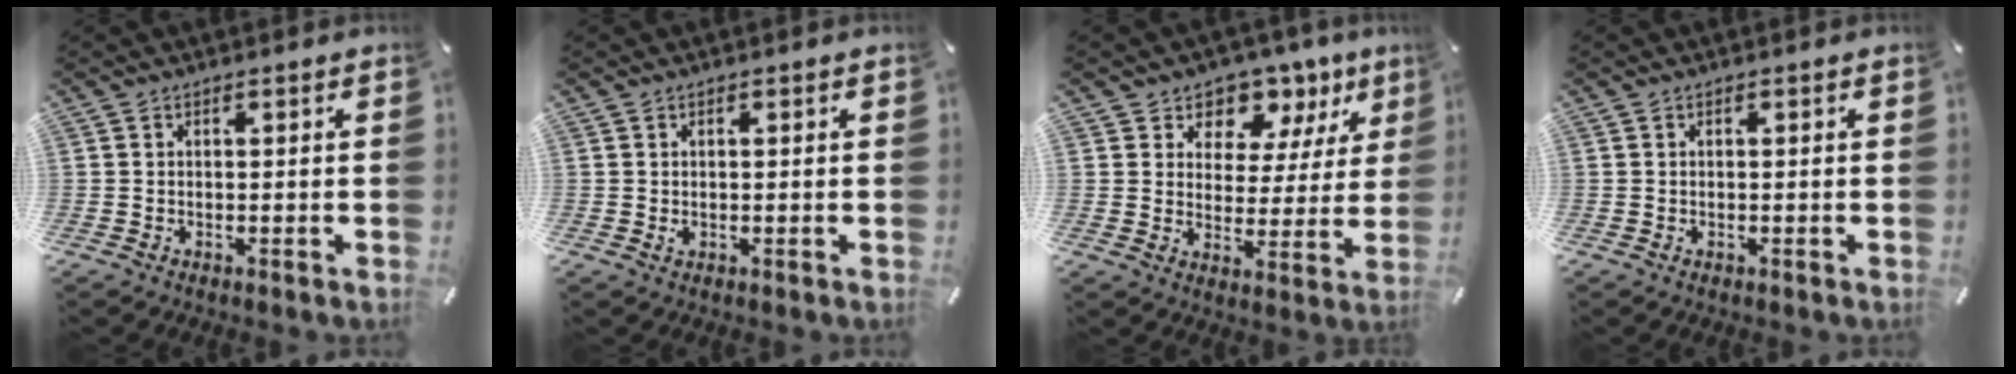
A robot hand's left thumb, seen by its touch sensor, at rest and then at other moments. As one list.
[{"total": 0.7, "force": [0.1, 0.6, 0.4], "torque": [-0.001, -0.001, -0.001]}, {"total": 7.8, "force": [5.5, 5.4, 1.3], "torque": [-0.016, -0.052, 0.094]}, {"total": 0.0}]